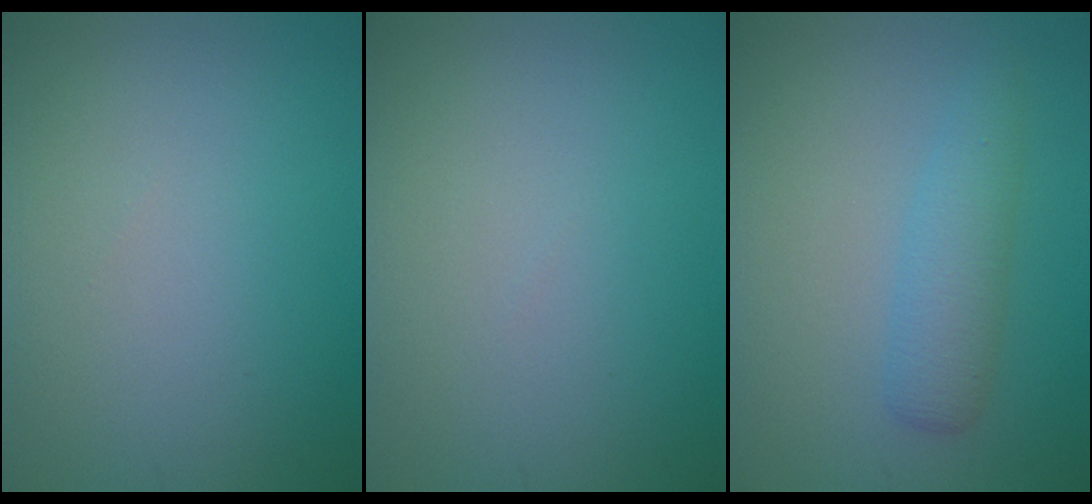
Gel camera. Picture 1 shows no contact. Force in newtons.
{"total": 0.0}
{"total": 2.8, "press": 2.7, "slide": 0.2}